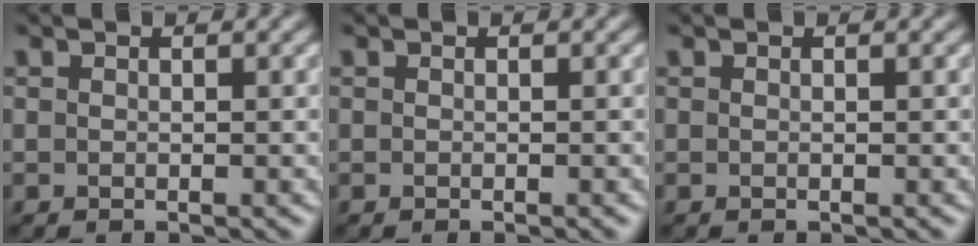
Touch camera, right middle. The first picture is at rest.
{"total": 0.6, "force": [-0.3, 0.1, 0.5], "torque": [-0.004, 0.000, -0.004]}
{"total": 0.0}